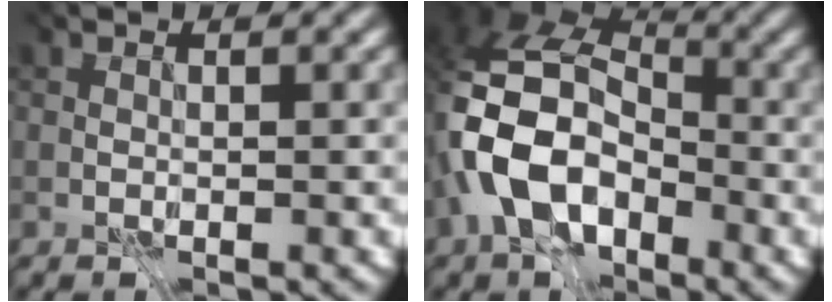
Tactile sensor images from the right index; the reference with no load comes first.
{"total": 9.4, "force": [-5.2, 5.4, 5.8], "torque": [-0.126, -0.015, -0.090]}